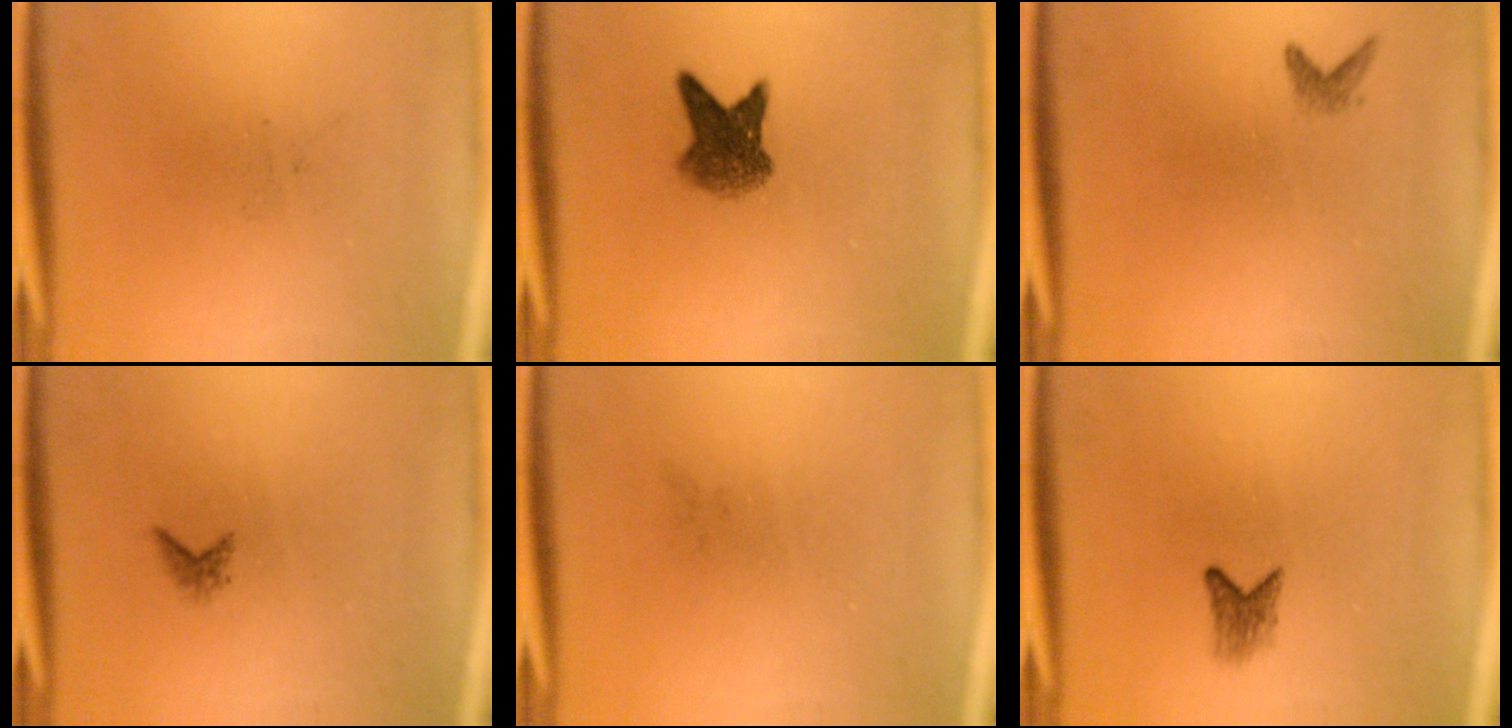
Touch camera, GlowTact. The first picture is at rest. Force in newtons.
{"total": 5.2}
{"total": 0.9}
{"total": 0.9}
{"total": 0.0}
{"total": 1.8}